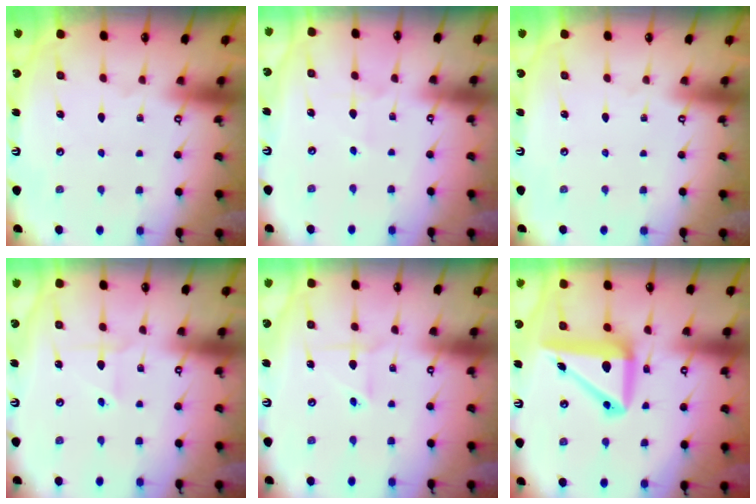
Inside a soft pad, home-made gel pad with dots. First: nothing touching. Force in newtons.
{"total": 2.7, "press": 2.6, "slide": 0.3}
{"total": 0.0}
{"total": 2.5, "press": 2.4, "slide": 0.6}
{"total": 2.1, "press": 2.1, "slide": 0.6}
{"total": 13.5, "press": 13.3, "slide": 2.5}